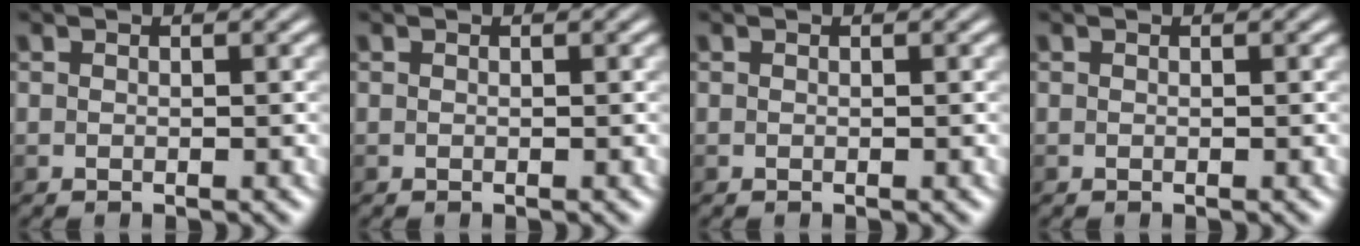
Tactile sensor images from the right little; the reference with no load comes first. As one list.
[{"total": 0.0}, {"total": 0.0}, {"total": 0.0}]